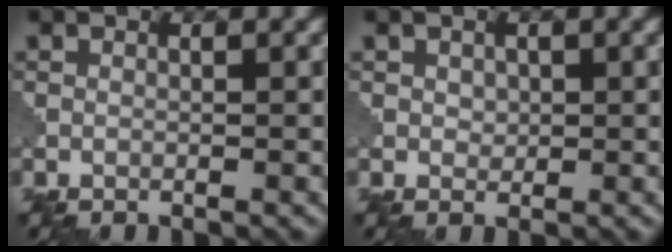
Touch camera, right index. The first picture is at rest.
{"total": 0.9, "force": [0.3, 0.8, 0.4], "torque": [-0.008, -0.002, 0.006]}